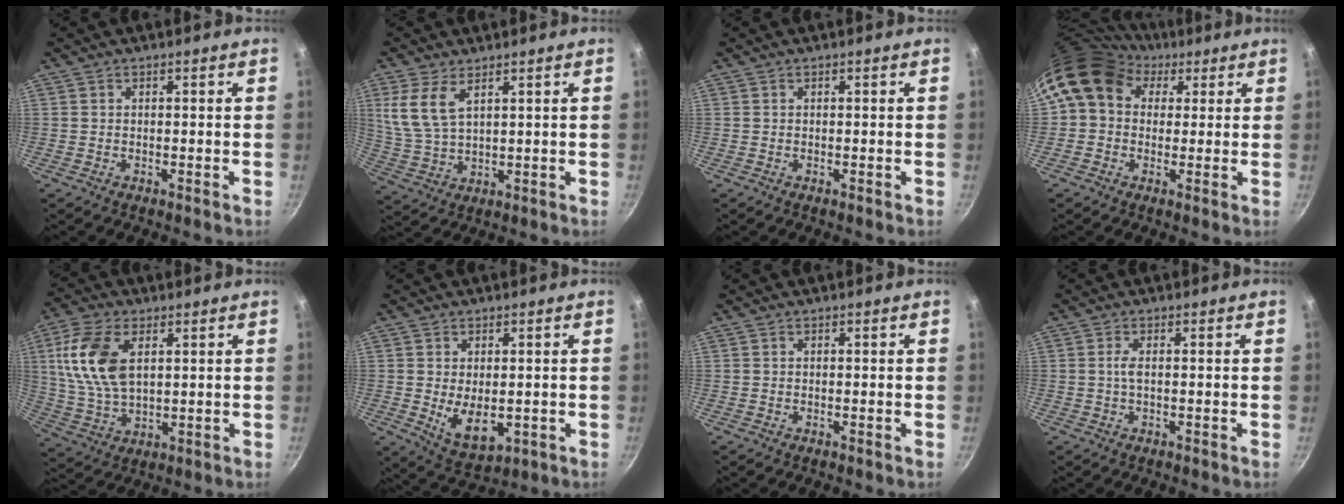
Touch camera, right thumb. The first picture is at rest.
{"total": 8.2, "force": [3.8, 4.0, 6.1], "torque": [-0.124, -0.019, 0.084]}
{"total": 0.0}
{"total": 12.2, "force": [4.6, 9.5, 6.1], "torque": [-0.087, 0.012, 0.062]}
{"total": 13.5, "force": [3.8, 7.5, 10.5], "torque": [-0.205, -0.008, 0.079]}
{"total": 7.8, "force": [-0.6, 4.5, 6.3], "torque": [-0.093, -0.019, 0.010]}
{"total": 0.0}
{"total": 1.5, "force": [0.0, 0.3, 1.5], "torque": [-0.037, 0.002, -0.001]}